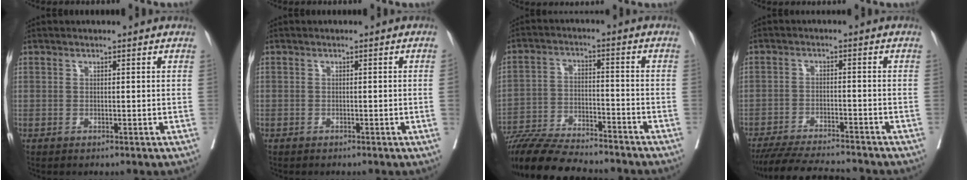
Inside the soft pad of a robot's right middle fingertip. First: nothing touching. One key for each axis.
{"total": 0.6, "fx": -0.2, "fy": -0.2, "fz": 0.5, "tx": -0.007, "ty": 0.003, "tz": -0.002}
{"total": 16.6, "fx": -15.0, "fy": 2.0, "fz": 6.9, "tx": -0.124, "ty": -0.017, "tz": -0.242}
{"total": 12.3, "fx": -11.4, "fy": 0.8, "fz": 4.4, "tx": -0.071, "ty": -0.012, "tz": -0.174}